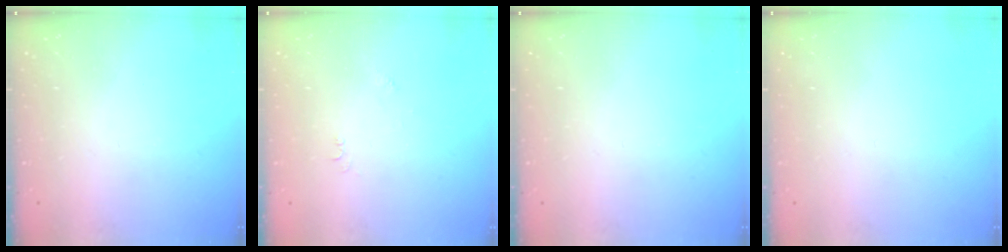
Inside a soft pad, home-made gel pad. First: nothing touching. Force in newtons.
{"total": 4.0, "press": 4.0, "slide": 0.6}
{"total": 0.0}
{"total": 1.6, "press": 1.6, "slide": 0.1}